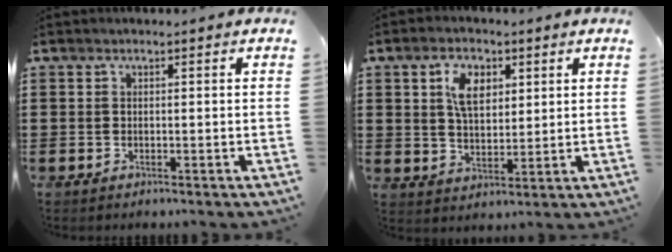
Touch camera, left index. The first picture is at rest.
{"total": 6.2, "force": [2.7, 3.3, 4.4], "torque": [-0.083, 0.006, 0.045]}